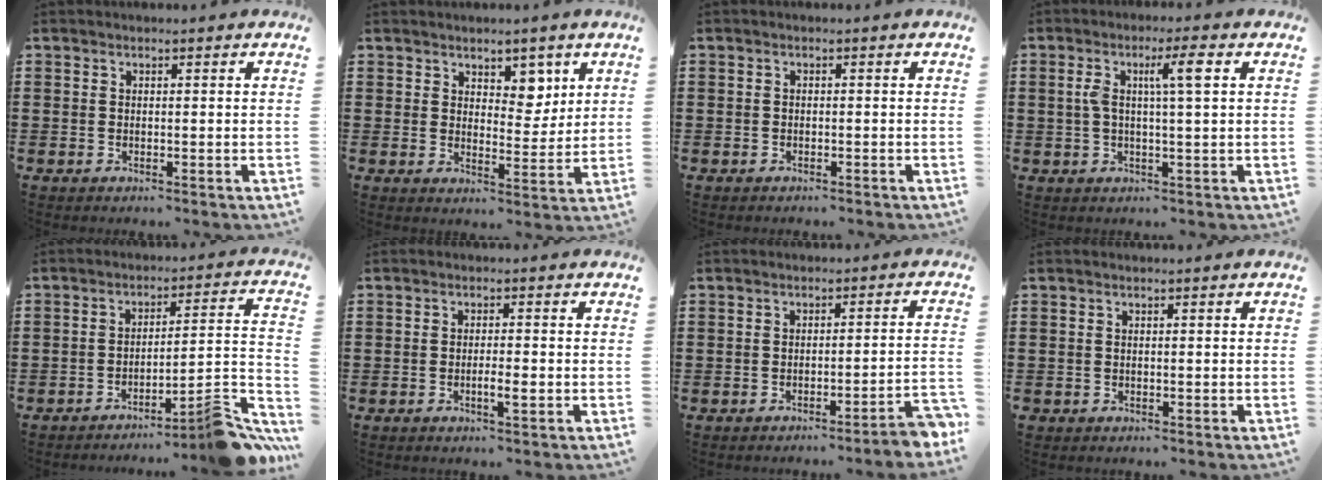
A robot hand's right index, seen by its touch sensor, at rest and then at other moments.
{"total": 5.0, "force": [3.5, 3.1, 1.7], "torque": [-0.025, -0.007, 0.059]}
{"total": 0.7, "force": [-0.6, 0.3, 0.1], "torque": [-0.005, 0.000, -0.013]}
{"total": 5.7, "force": [1.3, 0.5, 5.5], "torque": [-0.108, 0.002, 0.017]}
{"total": 7.6, "force": [-6.1, 0.0, 4.6], "torque": [-0.066, -0.010, -0.117]}
{"total": 2.6, "force": [-0.9, 0.4, 2.4], "torque": [-0.041, 0.000, -0.015]}
{"total": 3.1, "force": [-2.6, -0.4, 1.7], "torque": [-0.030, -0.011, -0.052]}
{"total": 0.5, "force": [-0.4, 0.3, 0.1], "torque": [-0.003, 0.001, -0.009]}